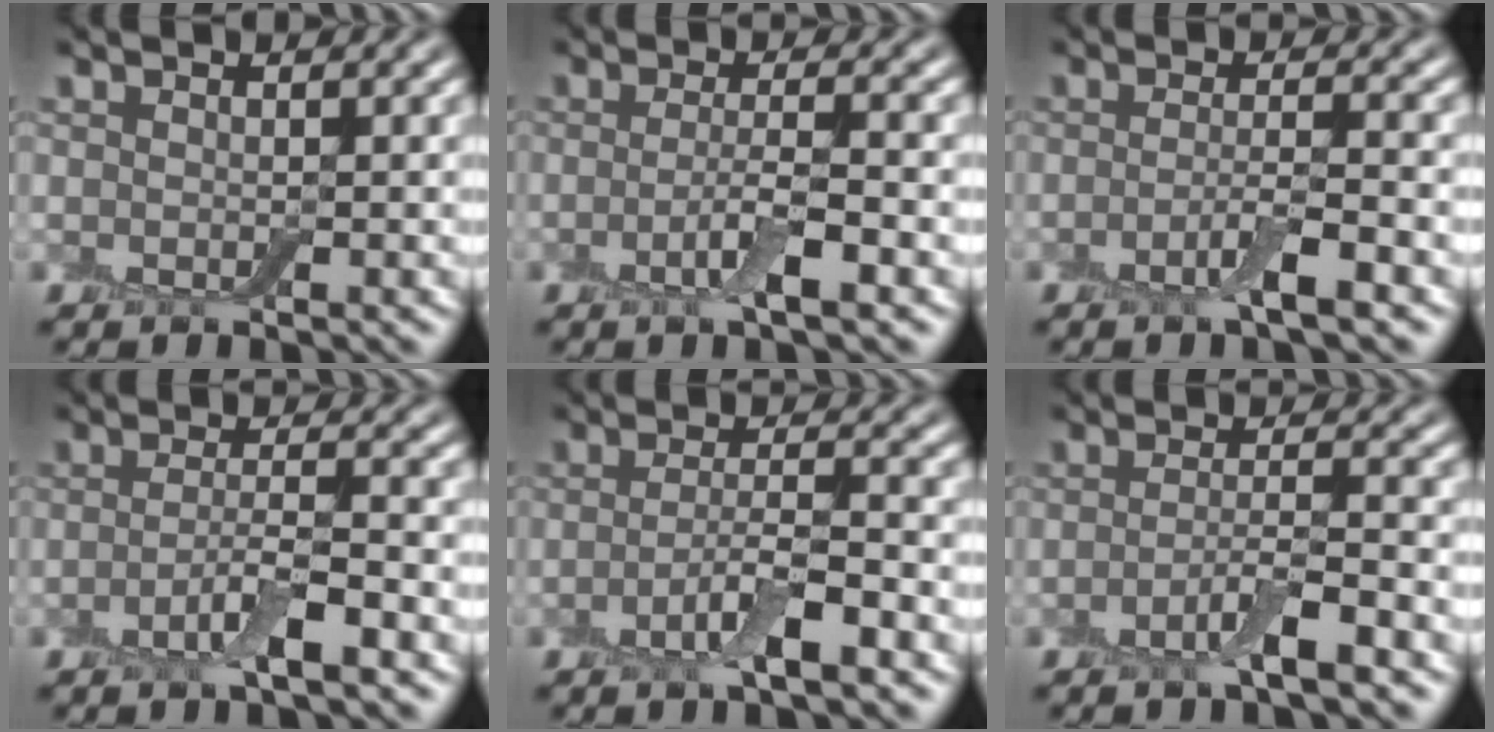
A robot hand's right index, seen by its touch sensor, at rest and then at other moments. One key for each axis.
{"total": 3.4, "fx": -1.0, "fy": 0.7, "fz": 3.1, "tx": -0.059, "ty": -0.001, "tz": -0.024}
{"total": 3.0, "fx": -1.3, "fy": 0.4, "fz": 2.7, "tx": -0.048, "ty": 0.004, "tz": -0.032}
{"total": 3.5, "fx": -1.5, "fy": 0.6, "fz": 3.1, "tx": -0.059, "ty": 0.005, "tz": -0.037}
{"total": 4.0, "fx": -1.7, "fy": 0.8, "fz": 3.5, "tx": -0.066, "ty": 0.005, "tz": -0.039}
{"total": 3.3, "fx": -1.7, "fy": 0.4, "fz": 2.8, "tx": -0.051, "ty": 0.006, "tz": -0.041}